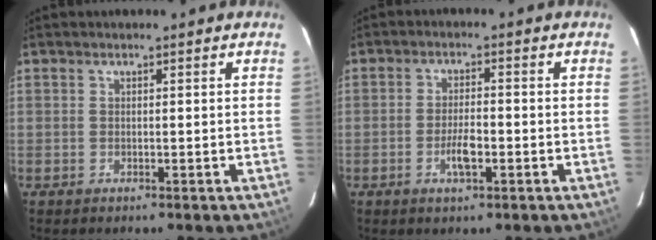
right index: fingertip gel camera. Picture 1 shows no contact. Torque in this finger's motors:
{"motor_torque": [0.66, 0.01, 0.08, 0.07]}